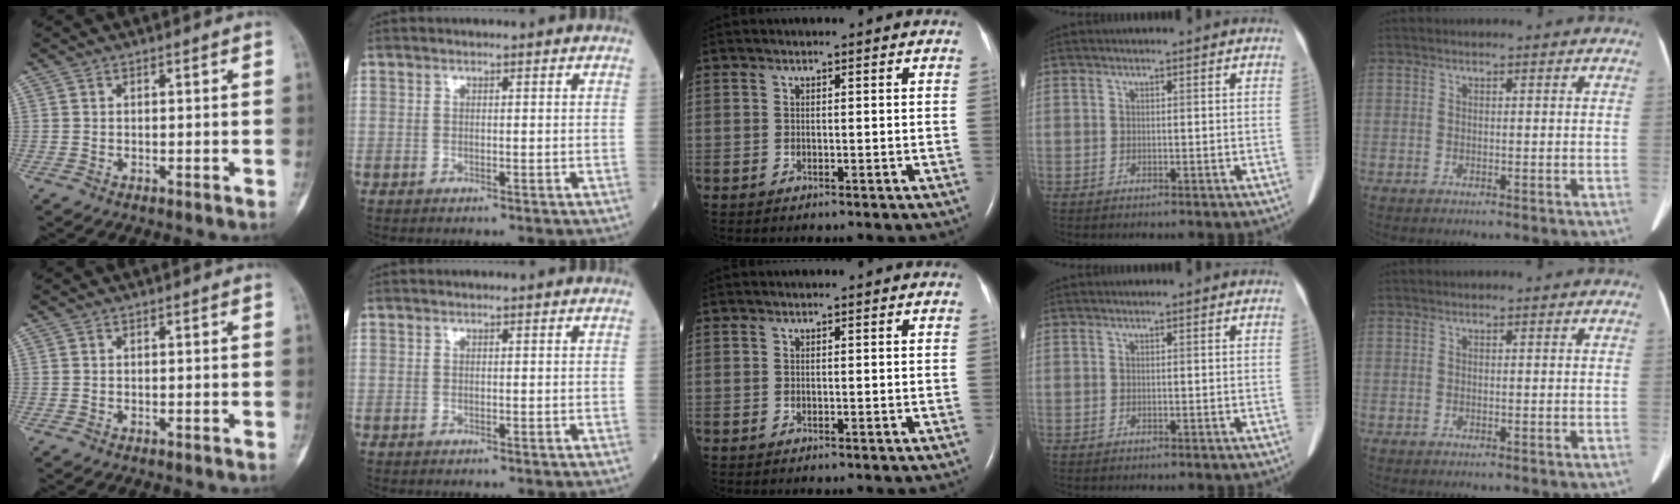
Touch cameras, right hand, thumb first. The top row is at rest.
{}